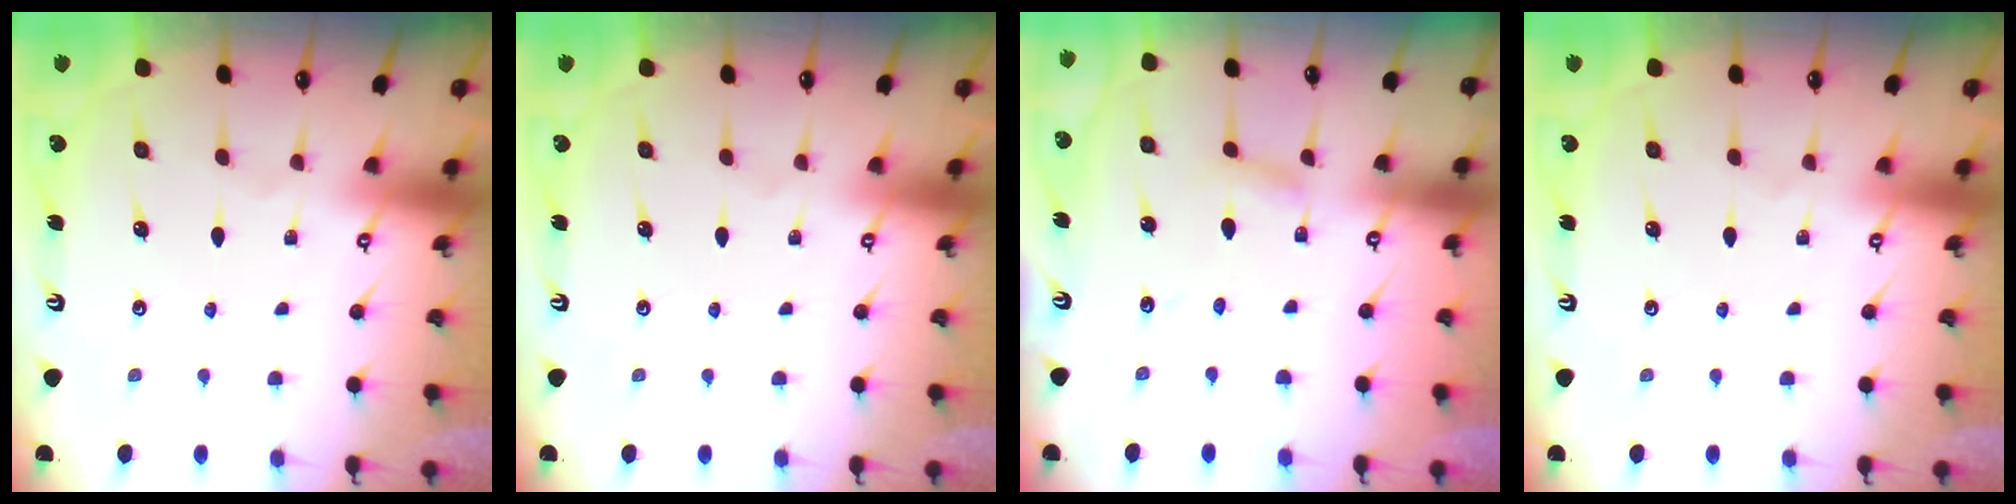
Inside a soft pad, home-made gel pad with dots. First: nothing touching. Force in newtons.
{"total": 0.0}
{"total": 2.7, "press": 2.7, "slide": 0.2}
{"total": 0.0}